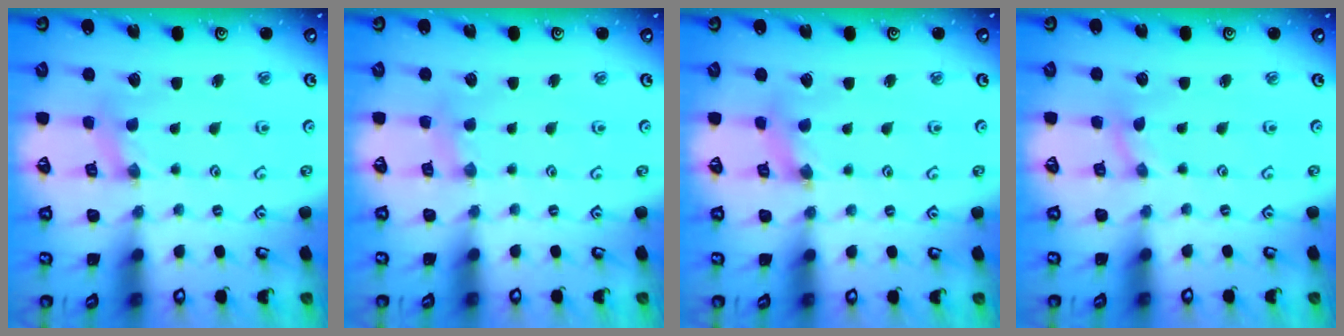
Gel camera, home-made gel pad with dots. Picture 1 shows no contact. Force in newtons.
{"total": 2.9, "press": 2.9, "slide": 0.4}
{"total": 1.9, "press": 1.9, "slide": 0.2}
{"total": 0.0}